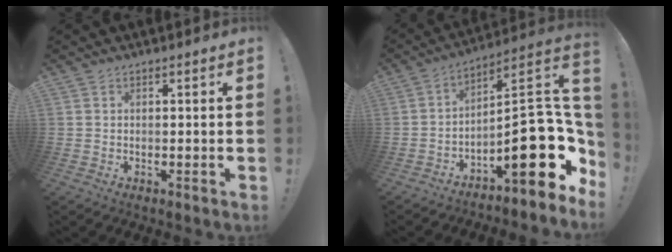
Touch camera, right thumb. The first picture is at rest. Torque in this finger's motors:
{"motor_torque": [2.57, 2.44, 1.40, -1.37, 0.39]}